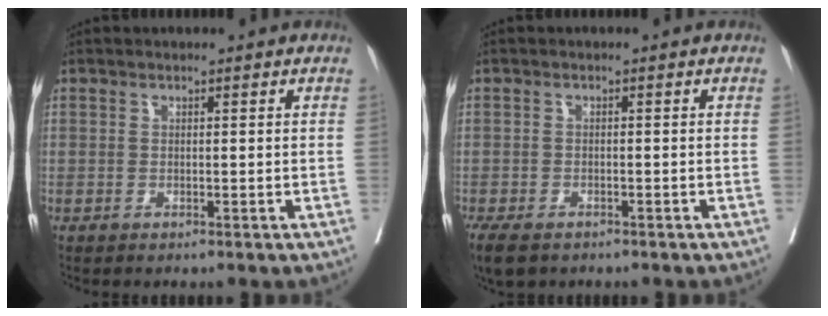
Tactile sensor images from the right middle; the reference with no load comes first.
{"total": 6.3, "force": [-4.4, 3.2, 3.2], "torque": [-0.064, -0.011, -0.069]}